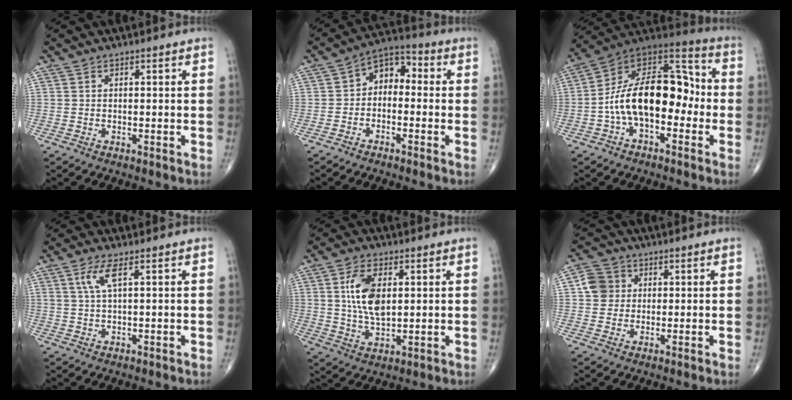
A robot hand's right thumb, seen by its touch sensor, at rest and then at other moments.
{"total": 7.0, "force": [-0.5, 4.9, 5.0], "torque": [-0.051, 0.036, -0.029]}
{"total": 19.2, "force": [-2.9, 10.9, 15.5], "torque": [-0.235, 0.059, -0.060]}
{"total": 4.2, "force": [1.7, 0.9, 3.7], "torque": [-0.091, 0.001, 0.040]}
{"total": 9.9, "force": [2.1, 5.2, 8.1], "torque": [-0.150, -0.008, 0.043]}
{"total": 5.6, "force": [1.0, 5.2, 1.8], "torque": [-0.013, 0.006, 0.010]}